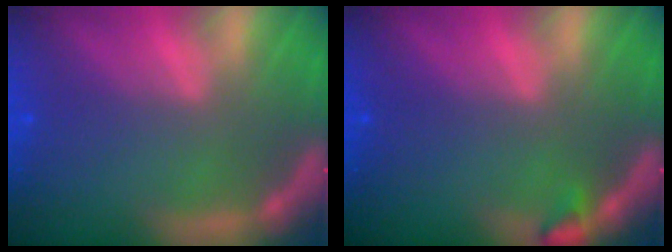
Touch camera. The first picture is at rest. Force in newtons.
{"total": 0.9}